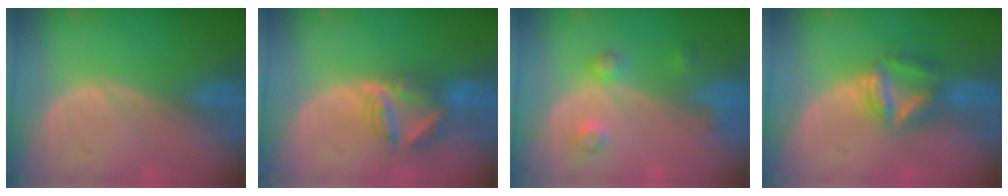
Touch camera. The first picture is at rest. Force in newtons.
{"total": 6.2, "press": 6.2, "slide": 0.7}
{"total": 3.5, "press": 3.5, "slide": 0.2}
{"total": 6.0, "press": 5.9, "slide": 1.0}